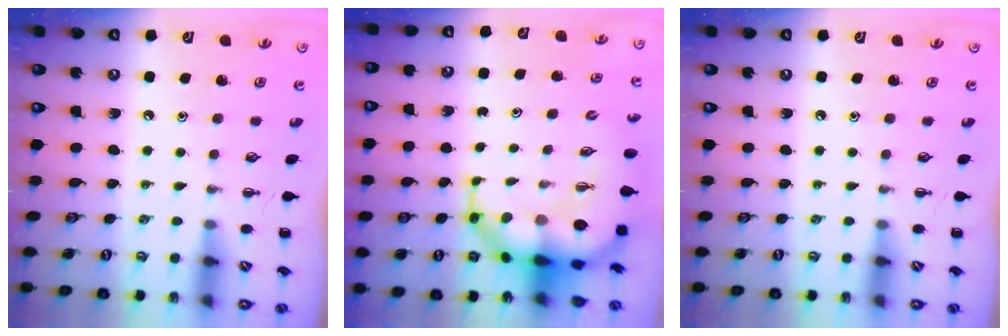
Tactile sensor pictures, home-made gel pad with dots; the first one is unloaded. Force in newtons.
{"total": 11.9, "press": 11.5, "slide": 3.3}
{"total": 0.0}